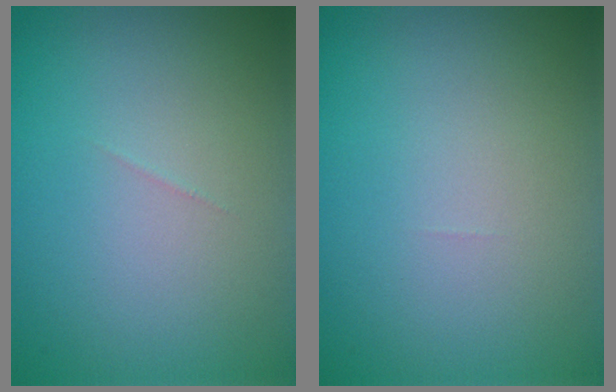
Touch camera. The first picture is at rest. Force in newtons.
{"total": 0.0}